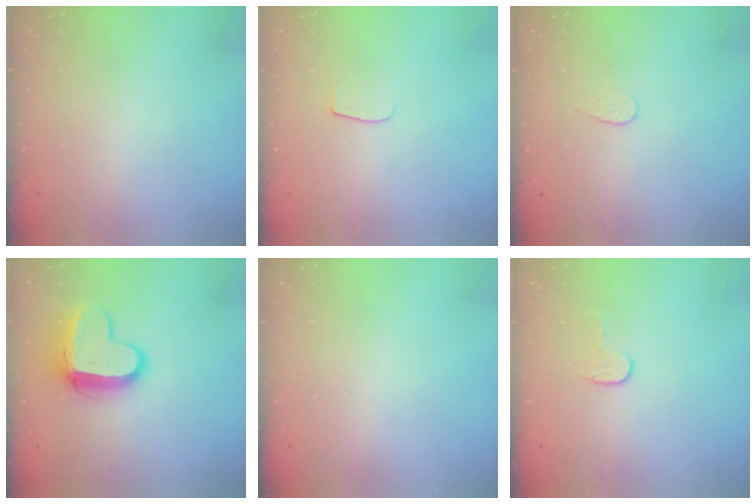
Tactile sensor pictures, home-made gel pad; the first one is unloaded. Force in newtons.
{"total": 4.5, "press": 4.4, "slide": 0.6}
{"total": 3.7, "press": 3.7, "slide": 0.4}
{"total": 12.4, "press": 12.4, "slide": 1.2}
{"total": 0.0}
{"total": 5.7, "press": 5.7, "slide": 0.5}